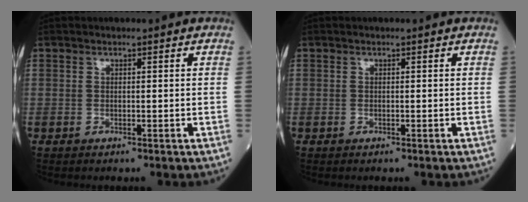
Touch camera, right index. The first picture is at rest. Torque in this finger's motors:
{"motor_torque": [0.00, 0.00, 0.00, 0.00]}